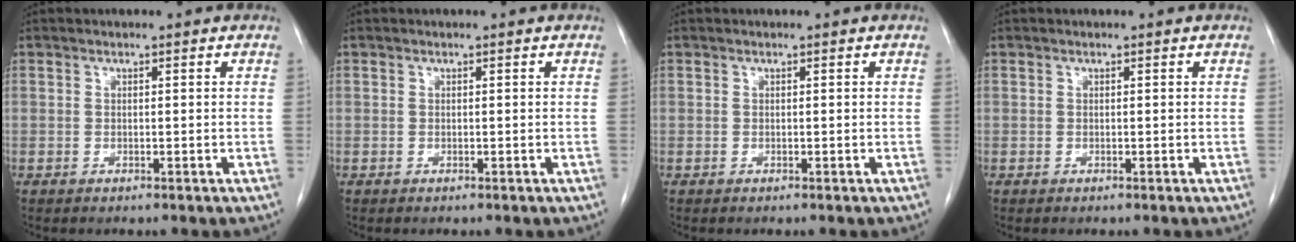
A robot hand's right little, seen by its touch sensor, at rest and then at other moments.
{"total": 0.0}
{"total": 0.0}
{"total": 0.0}